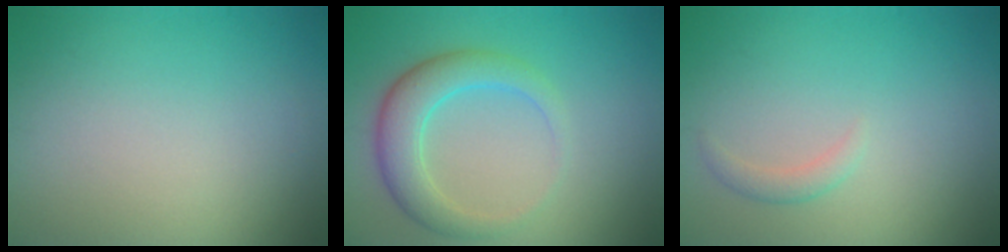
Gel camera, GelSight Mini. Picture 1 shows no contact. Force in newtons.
{"total": 4.2, "press": 4.2, "slide": 0.2}
{"total": 1.1, "press": 1.1, "slide": 0.1}